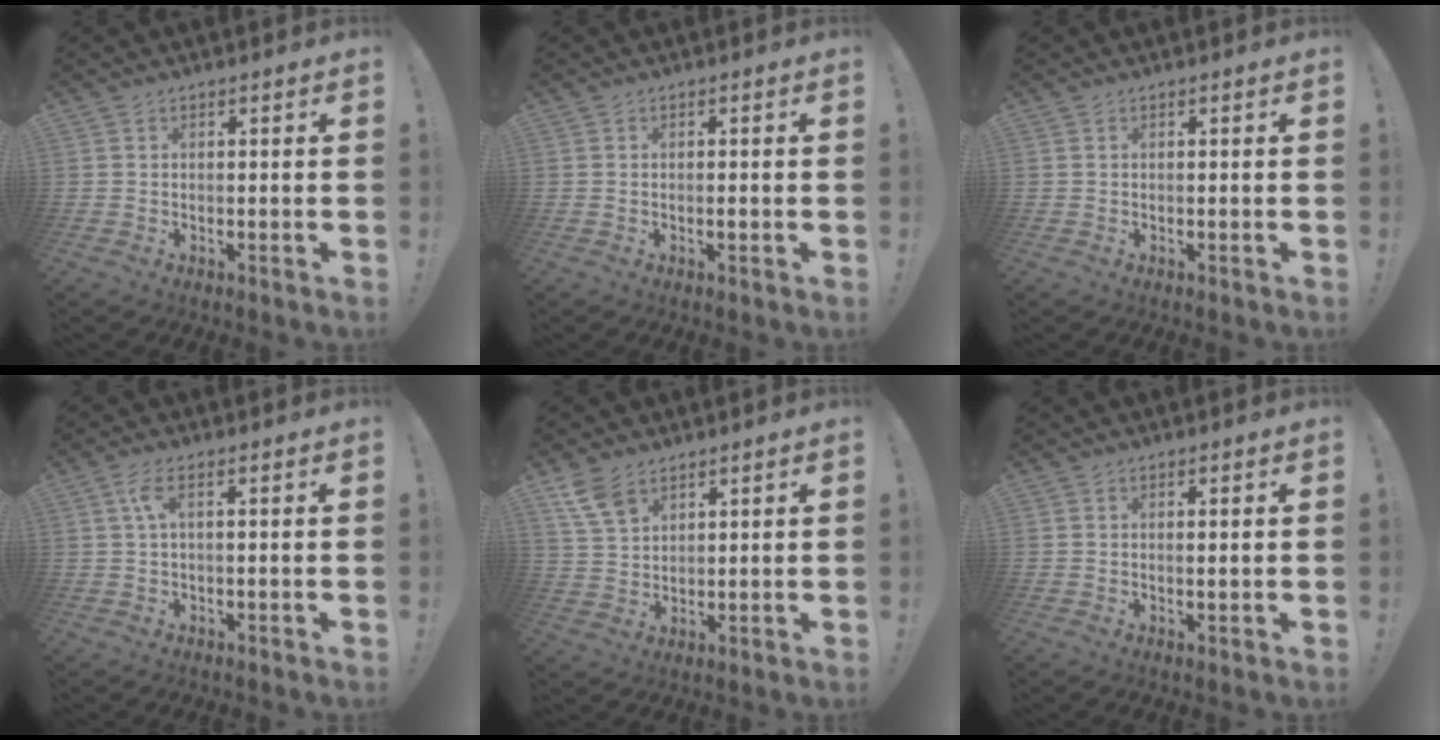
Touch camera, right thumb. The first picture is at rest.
{"total": 0.7, "force": [-0.4, 0.2, 0.6], "torque": [-0.004, -0.002, -0.008]}
{"total": 0.0}
{"total": 4.1, "force": [0.9, 0.9, 3.9], "torque": [-0.077, 0.001, 0.015]}
{"total": 7.8, "force": [5.2, 4.2, 4.1], "torque": [-0.068, -0.024, 0.103]}
{"total": 1.0, "force": [0.6, -0.1, 0.8], "torque": [-0.001, -0.007, 0.008]}